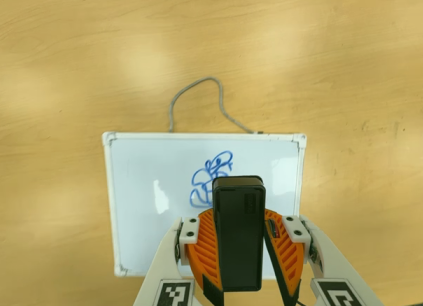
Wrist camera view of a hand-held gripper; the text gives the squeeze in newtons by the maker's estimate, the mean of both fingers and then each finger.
{"total": 8.0, "left": 8.1, "right": 7.8}